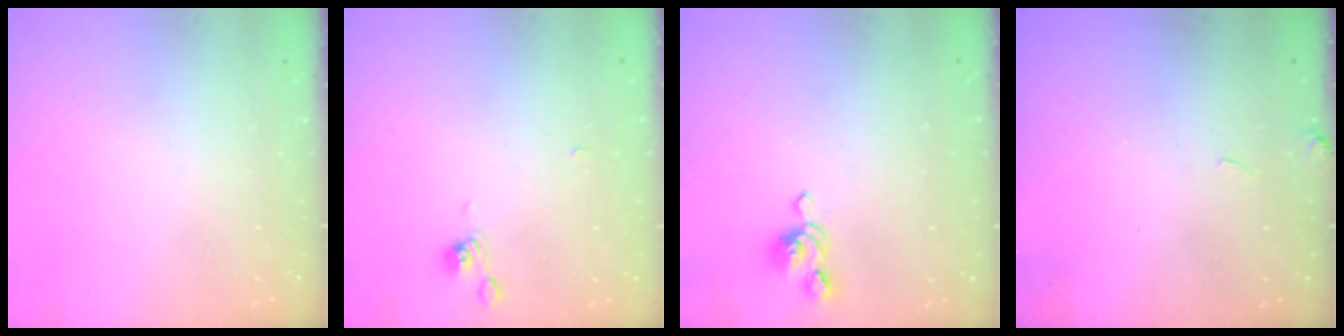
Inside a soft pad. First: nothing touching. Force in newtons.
{"total": 2.9, "press": 2.8, "slide": 0.5}
{"total": 1.5, "press": 1.2, "slide": 1.0}
{"total": 4.0, "press": 3.9, "slide": 0.5}